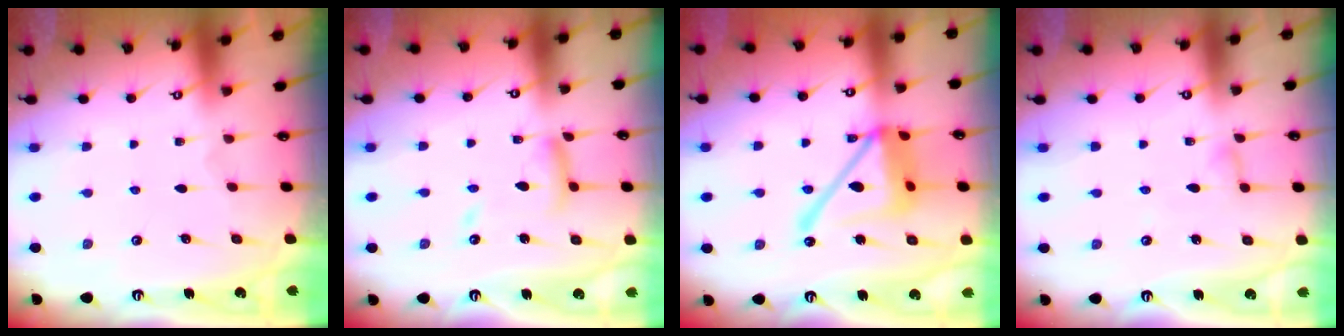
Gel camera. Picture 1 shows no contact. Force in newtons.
{"total": 11.5, "press": 11.5, "slide": 0.9}
{"total": 18.7, "press": 18.6, "slide": 1.7}
{"total": 3.0, "press": 3.0, "slide": 0.3}